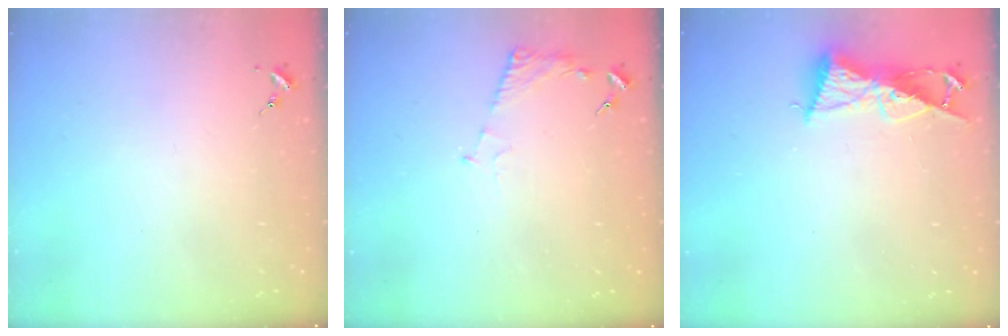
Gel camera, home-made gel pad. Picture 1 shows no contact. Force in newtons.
{"total": 5.1, "press": 5.1, "slide": 0.7}
{"total": 9.0, "press": 9.0, "slide": 0.5}